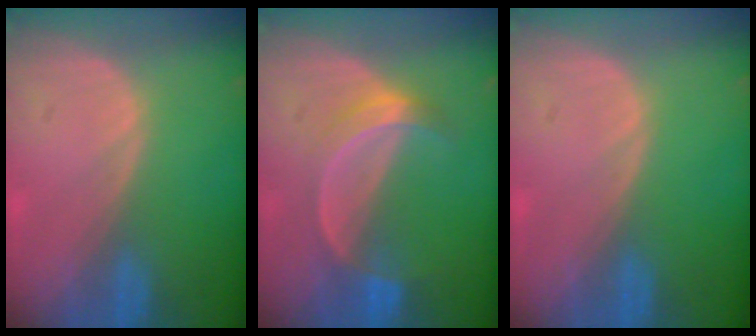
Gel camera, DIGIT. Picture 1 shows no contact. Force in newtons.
{"total": 5.1, "press": 4.8, "slide": 2.0}
{"total": 0.0}